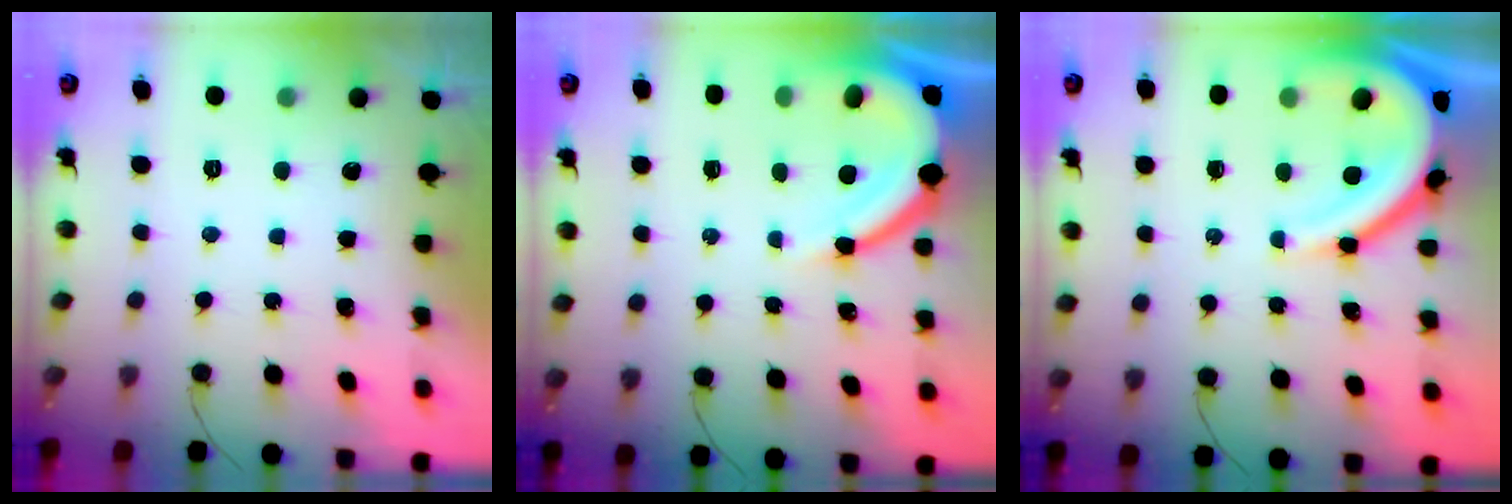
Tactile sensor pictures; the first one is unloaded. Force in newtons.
{"total": 8.5, "press": 8.5, "slide": 0.7}
{"total": 12.4, "press": 12.4, "slide": 1.2}